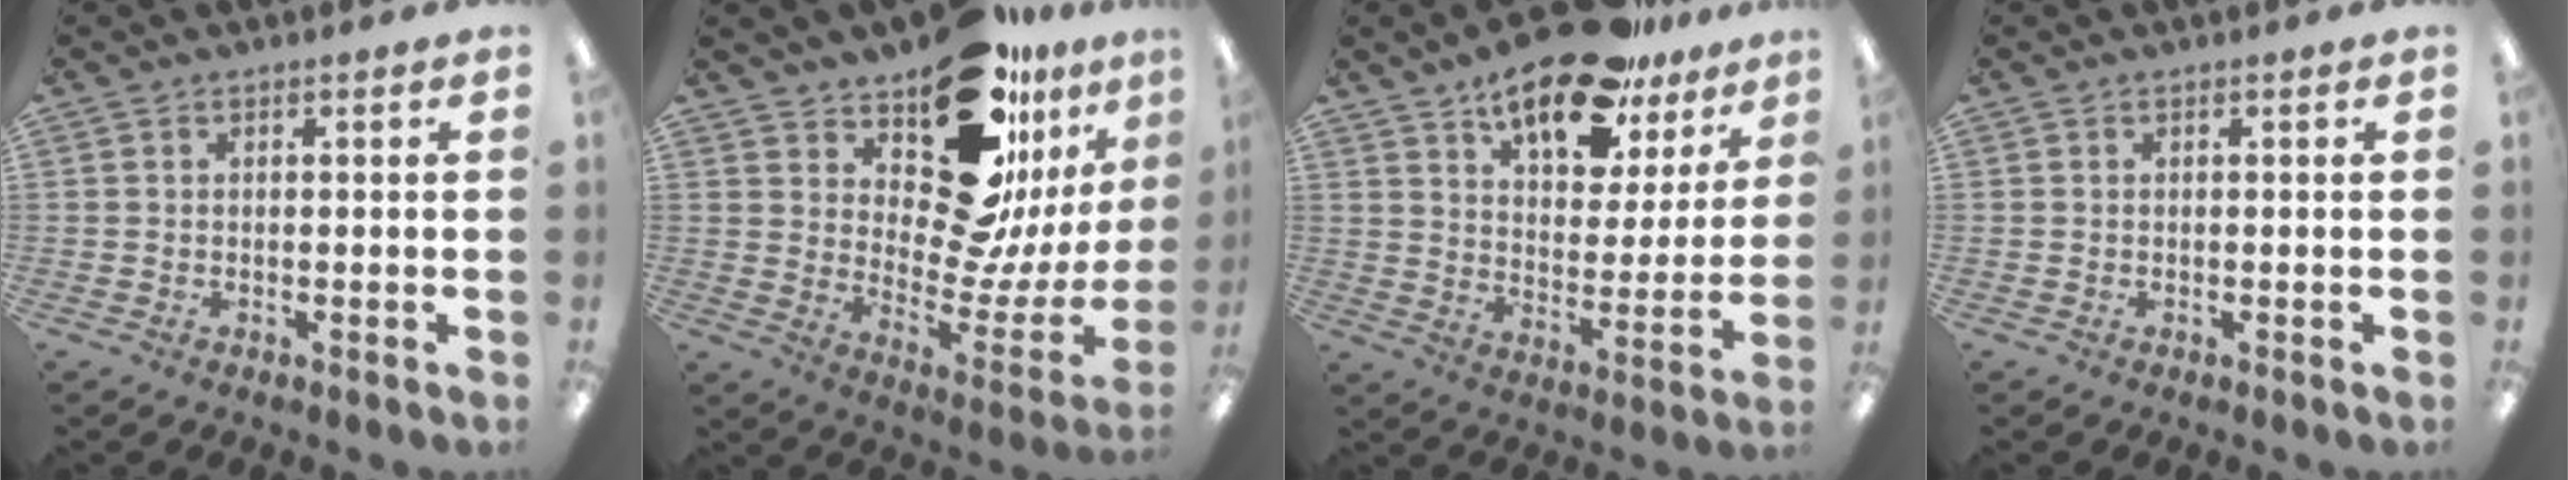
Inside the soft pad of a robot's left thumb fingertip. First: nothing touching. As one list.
[{"total": 21.0, "force": [14.2, 9.2, 12.4], "torque": [-0.171, -0.125, 0.245]}, {"total": 16.9, "force": [12.9, 6.6, 8.6], "torque": [-0.137, -0.074, 0.223]}, {"total": 0.0}]